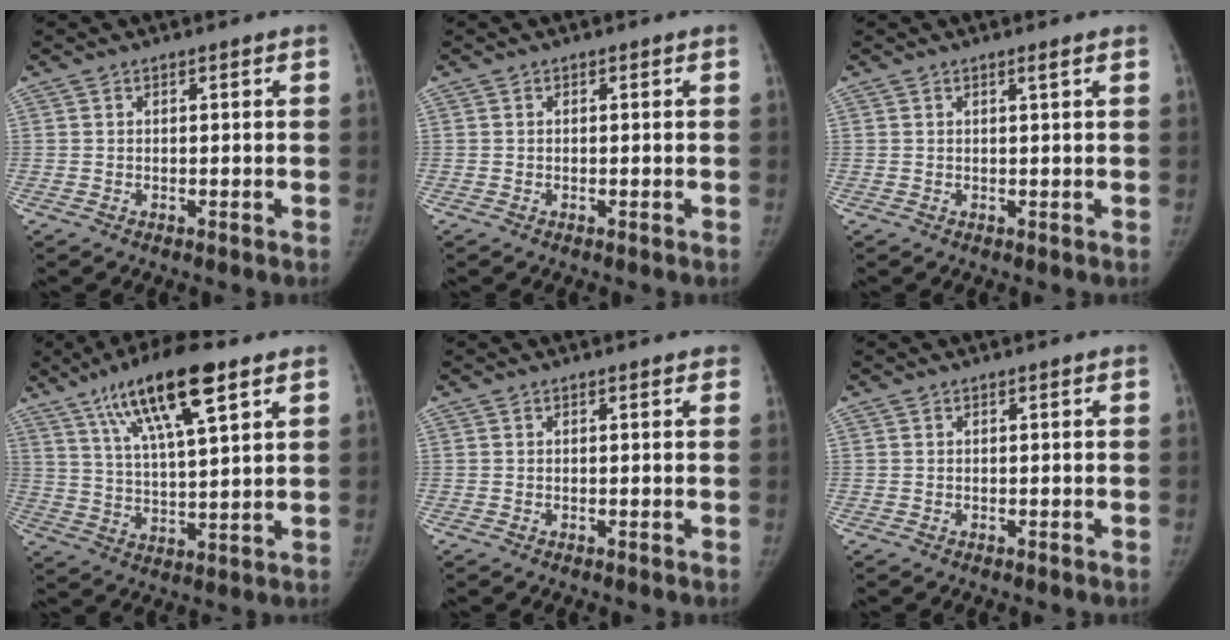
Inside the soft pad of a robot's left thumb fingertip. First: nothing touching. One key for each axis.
{"total": 0.0}
{"total": 0.9, "fx": 0.5, "fy": -0.1, "fz": 0.7, "tx": -0.015, "ty": -0.004, "tz": 0.011}
{"total": 16.0, "fx": 8.9, "fy": 3.9, "fz": 12.7, "tx": -0.211, "ty": -0.021, "tz": 0.162}
{"total": 1.2, "fx": 0.9, "fy": 0.4, "fz": 0.6, "tx": -0.004, "ty": 0.002, "tz": 0.007}
{"total": 0.0}